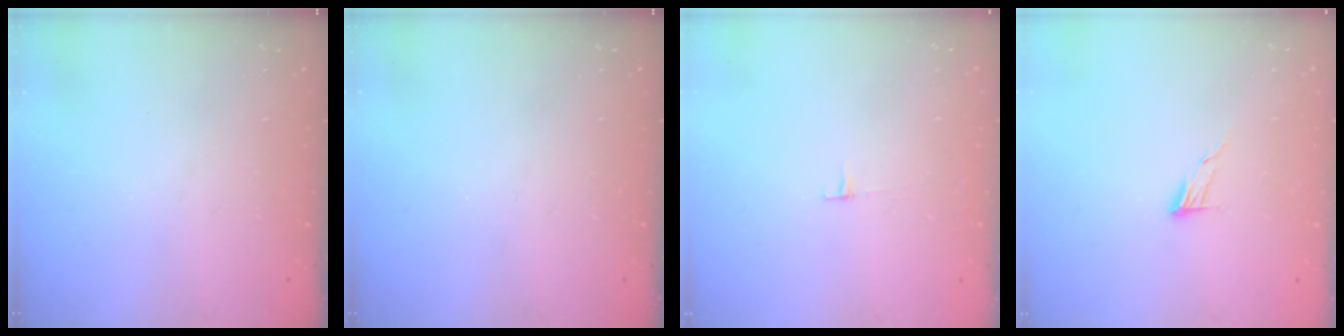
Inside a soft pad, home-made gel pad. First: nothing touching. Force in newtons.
{"total": 0.0}
{"total": 3.3, "press": 3.3, "slide": 0.4}
{"total": 6.1, "press": 6.1, "slide": 0.5}